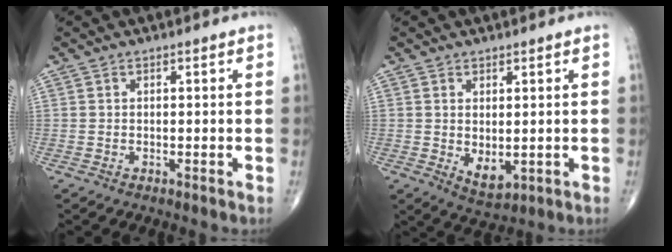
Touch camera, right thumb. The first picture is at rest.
{"total": 4.7, "force": [-0.2, 2.5, 3.9], "torque": [-0.054, -0.010, 0.011]}